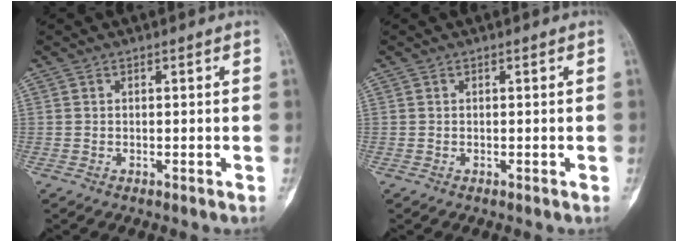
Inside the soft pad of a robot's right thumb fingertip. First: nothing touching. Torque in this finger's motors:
{"motor_torque": [0.00, 0.00, 0.02, -0.02, 0.00]}